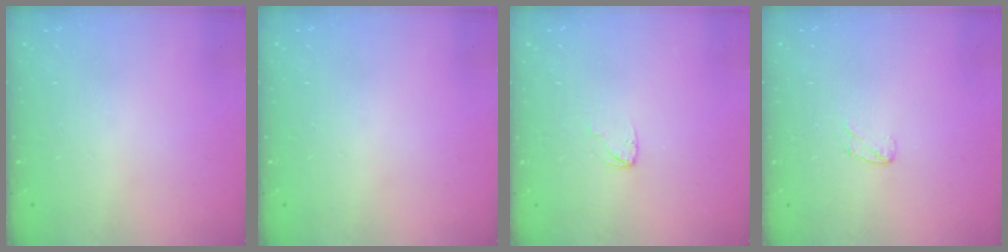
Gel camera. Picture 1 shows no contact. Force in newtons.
{"total": 0.0}
{"total": 3.5, "press": 3.5, "slide": 0.4}
{"total": 3.0, "press": 3.0, "slide": 0.3}